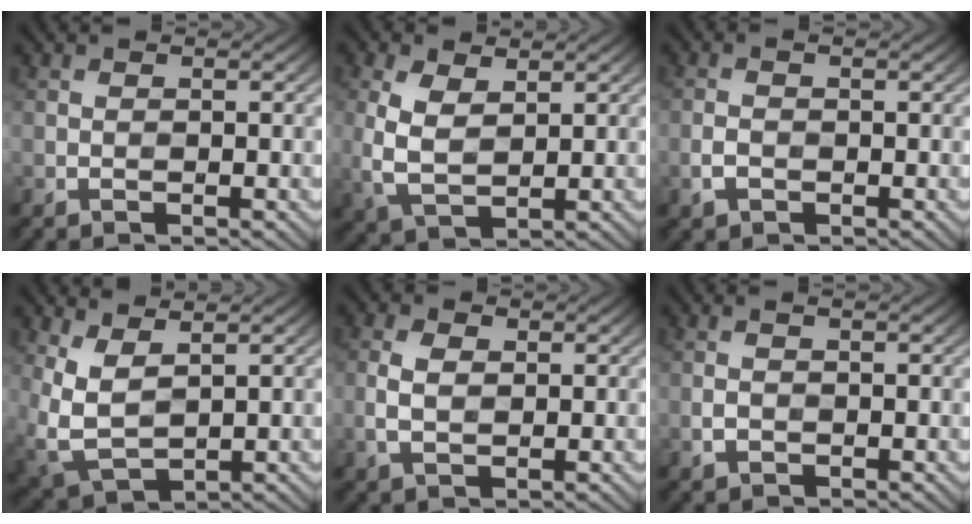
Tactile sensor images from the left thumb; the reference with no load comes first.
{"total": 5.7, "force": [1.5, 3.3, 4.5], "torque": [-0.119, 0.000, 0.031]}
{"total": 2.0, "force": [-0.7, 1.2, 1.4], "torque": [-0.034, -0.001, -0.014]}
{"total": 6.7, "force": [2.1, 3.5, 5.3], "torque": [-0.144, -0.008, 0.044]}
{"total": 3.5, "force": [0.4, 2.3, 2.6], "torque": [-0.066, 0.000, 0.005]}
{"total": 1.7, "force": [-0.2, 1.0, 1.3], "torque": [-0.033, 0.000, -0.003]}